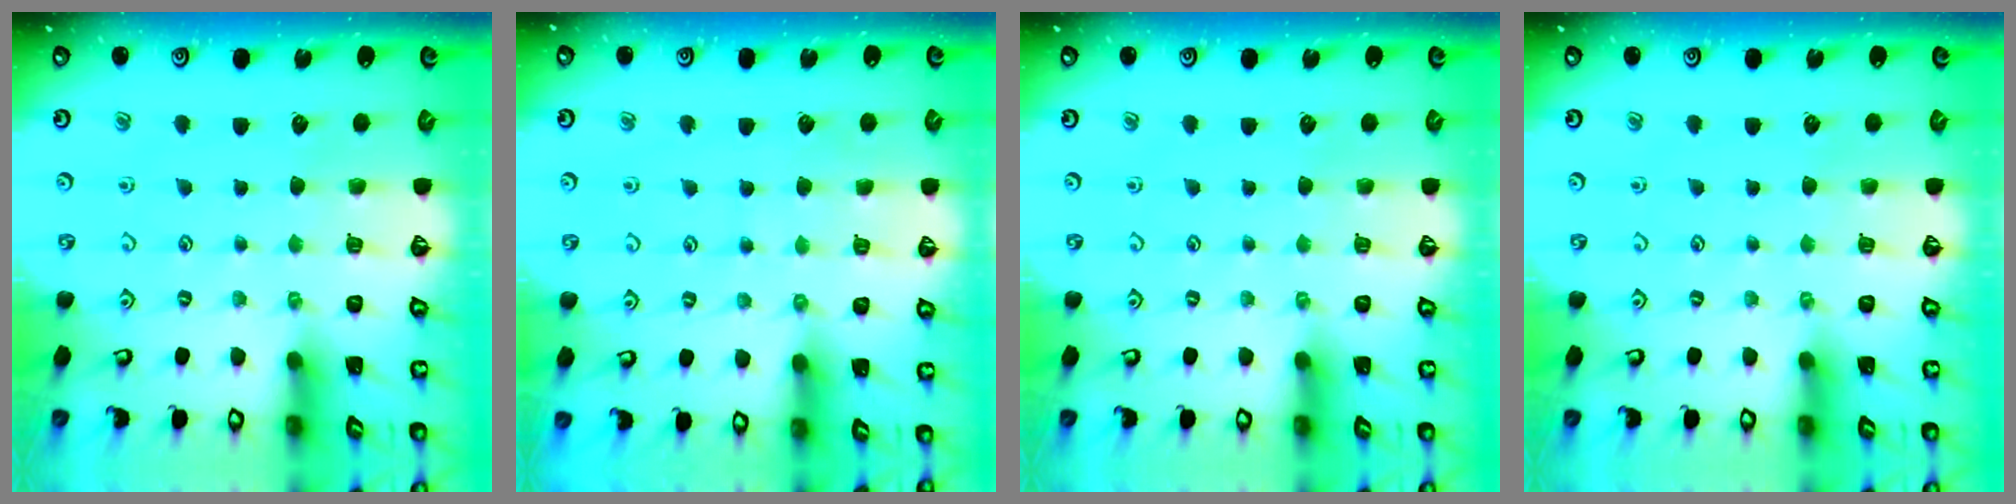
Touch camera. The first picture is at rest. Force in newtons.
{"total": 4.8, "press": 4.8, "slide": 0.5}
{"total": 0.0}
{"total": 0.0}